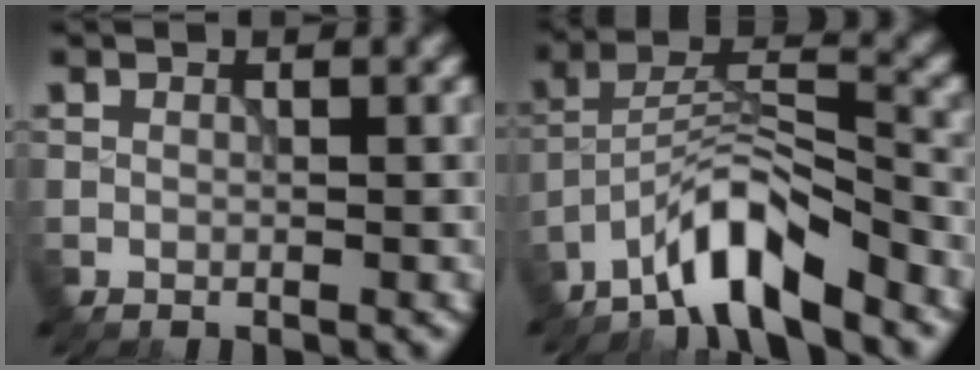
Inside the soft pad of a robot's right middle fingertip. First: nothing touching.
{"total": 6.9, "force": [-5.3, 1.5, 4.2], "torque": [-0.071, 0.013, -0.099]}